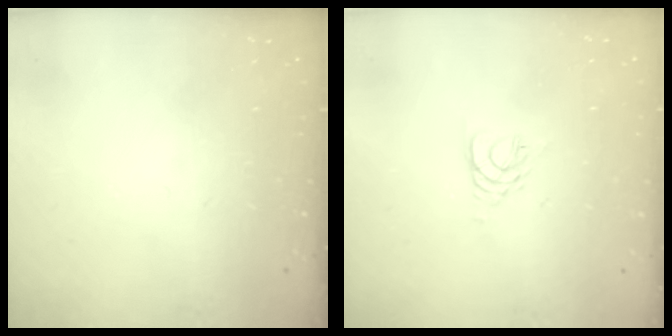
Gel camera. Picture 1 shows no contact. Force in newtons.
{"total": 3.0, "press": 2.9, "slide": 0.4}